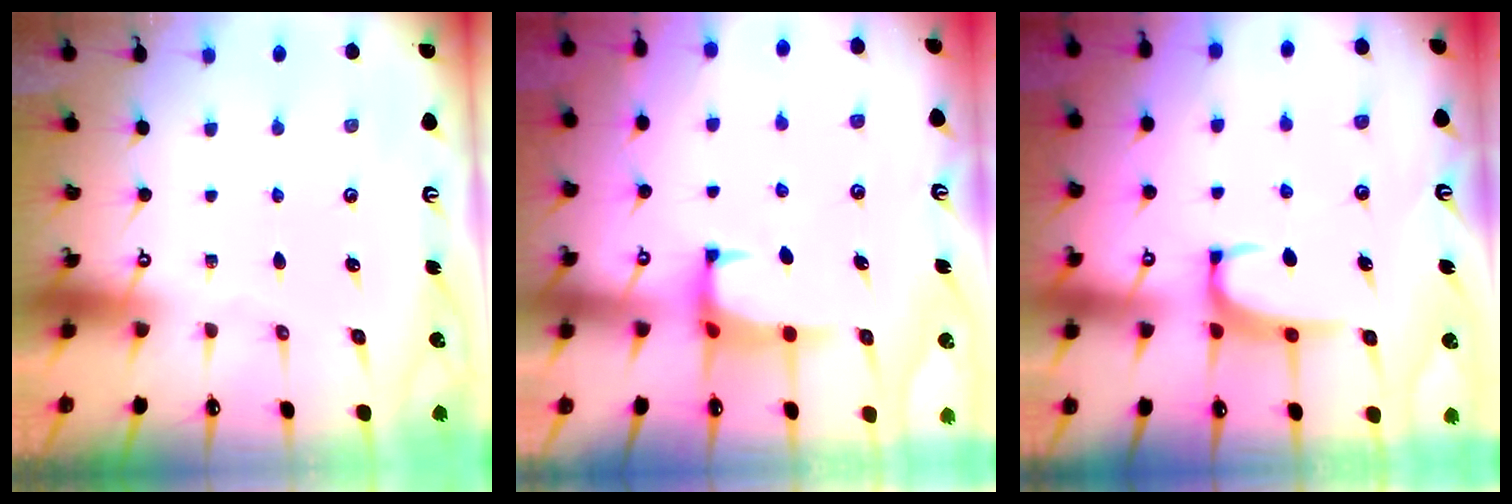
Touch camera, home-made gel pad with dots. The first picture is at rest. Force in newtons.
{"total": 0.8, "press": 0.6, "slide": 0.5}
{"total": 2.1, "press": 2.0, "slide": 0.6}